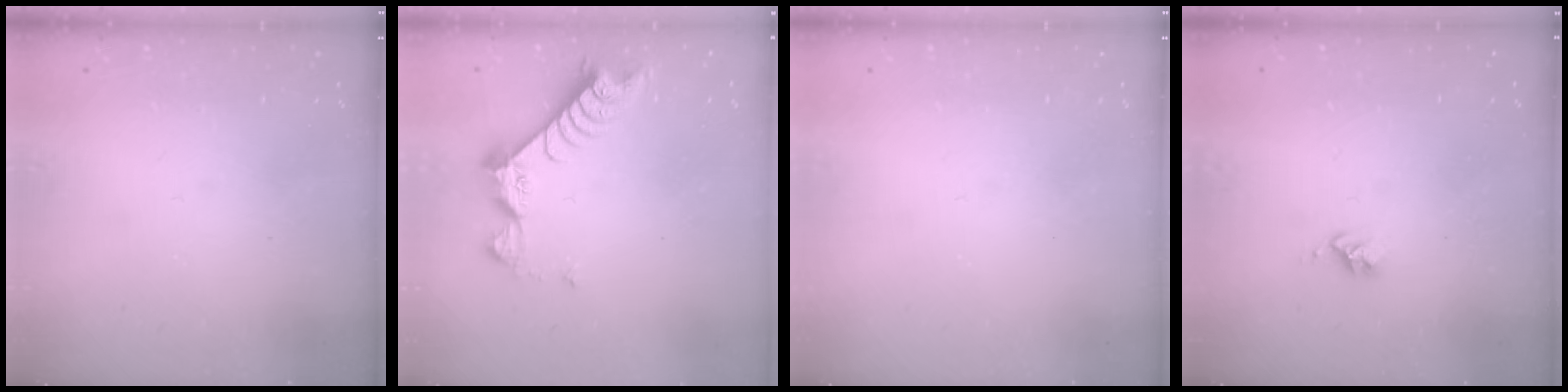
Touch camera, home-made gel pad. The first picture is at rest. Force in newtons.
{"total": 8.6, "press": 8.5, "slide": 0.7}
{"total": 0.0}
{"total": 2.7, "press": 2.6, "slide": 0.4}